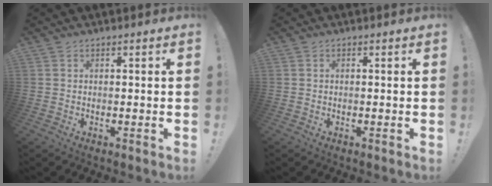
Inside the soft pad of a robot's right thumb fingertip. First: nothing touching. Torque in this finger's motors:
{"motor_torque": [-0.19, 0.01, 0.01, 0.28, -0.07]}